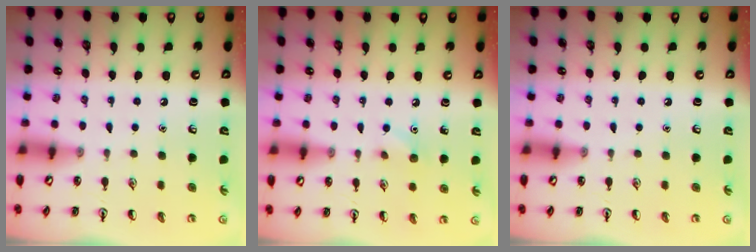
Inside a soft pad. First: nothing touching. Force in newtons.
{"total": 5.4, "press": 5.2, "slide": 1.6}
{"total": 0.0}